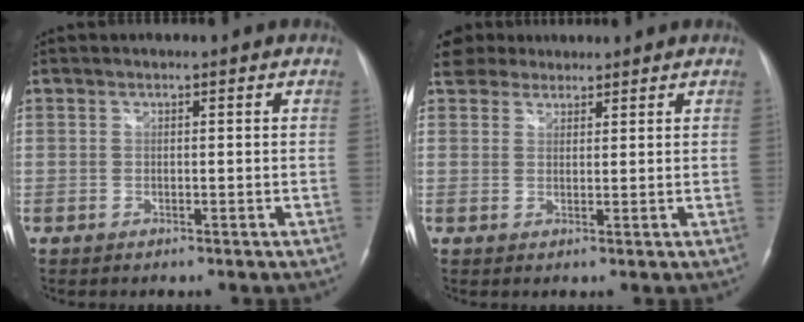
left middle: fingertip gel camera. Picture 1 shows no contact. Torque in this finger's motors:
{"motor_torque": [0.36, -0.30, 0.25, 0.05]}